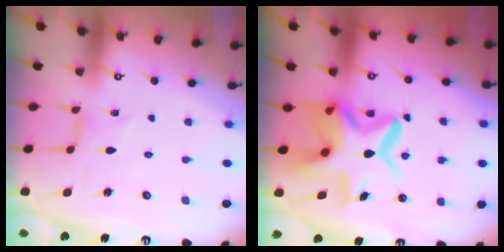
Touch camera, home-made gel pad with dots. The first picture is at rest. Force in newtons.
{"total": 13.6, "press": 13.5, "slide": 1.4}